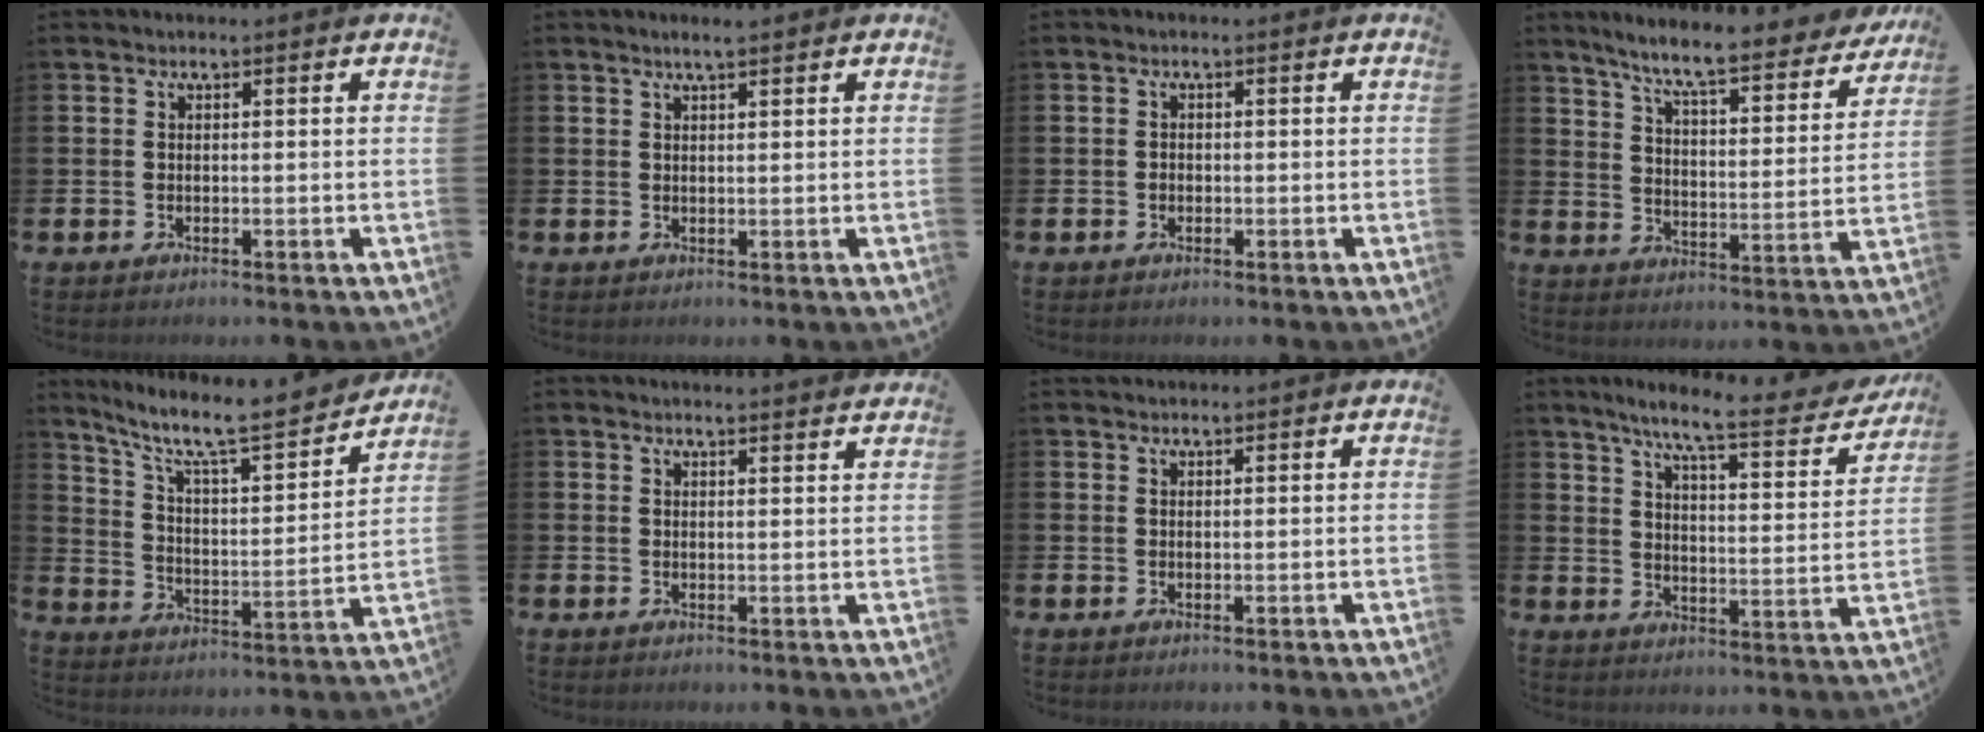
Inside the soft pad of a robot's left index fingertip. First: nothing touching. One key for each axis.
{"total": 1.9, "fx": 1.6, "fy": 0.2, "fz": 1.0, "tx": -0.012, "ty": 0.000, "tz": 0.026}
{"total": 0.8, "fx": -0.3, "fy": 0.7, "fz": 0.3, "tx": -0.007, "ty": 0.005, "tz": -0.006}
{"total": 8.3, "fx": 7.4, "fy": 0.8, "fz": 3.6, "tx": -0.098, "ty": -0.051, "tz": 0.122}
{"total": 9.6, "fx": 8.3, "fy": 1.5, "fz": 4.6, "tx": -0.118, "ty": -0.058, "tz": 0.135}
{"total": 2.2, "fx": 2.2, "fy": -0.3, "fz": -0.2, "tx": 0.011, "ty": -0.017, "tz": 0.037}
{"total": 0.8, "fx": 0.8, "fy": 0.1, "fz": 0.0, "tx": 0.012, "ty": -0.003, "tz": 0.012}
{"total": 8.3, "fx": 6.8, "fy": 1.0, "fz": 4.6, "tx": -0.094, "ty": -0.048, "tz": 0.105}